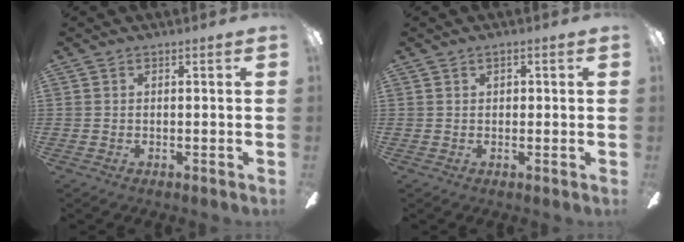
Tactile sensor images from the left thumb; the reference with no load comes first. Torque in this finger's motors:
{"motor_torque": [0.00, -0.15, 0.12, 0.06, -0.02]}